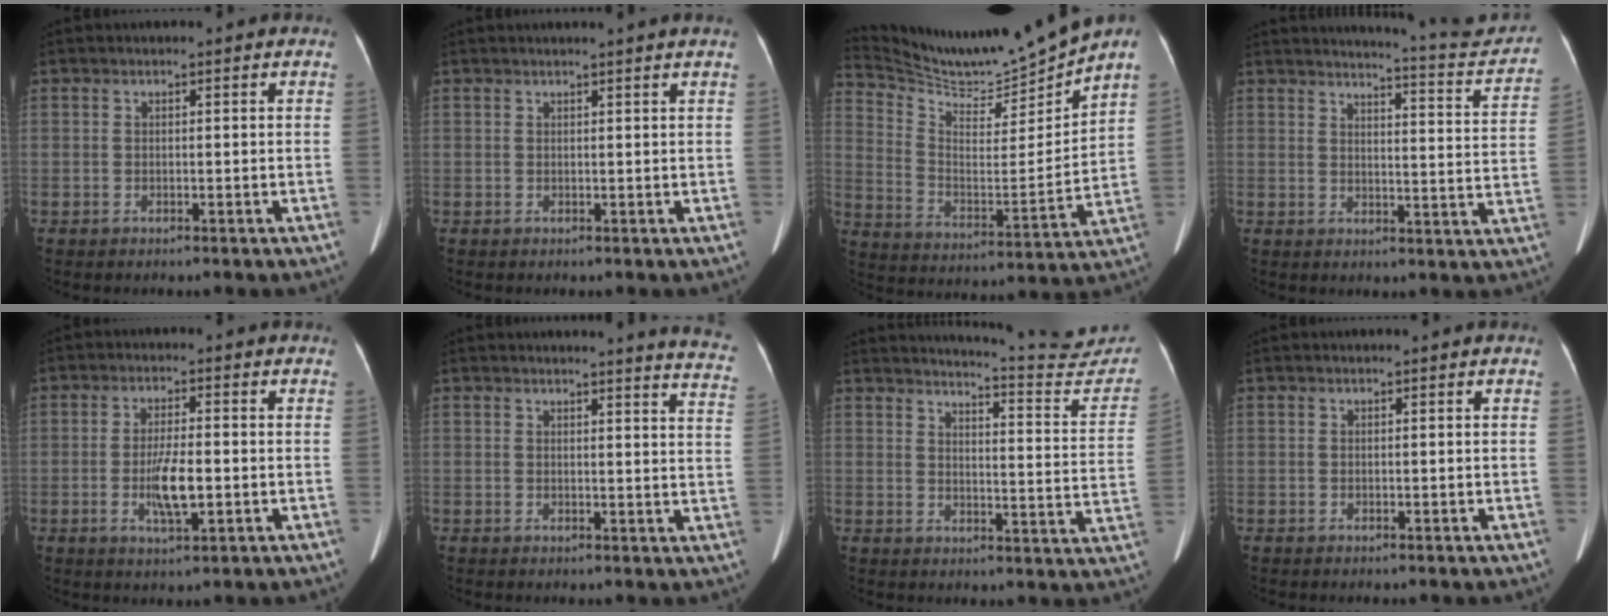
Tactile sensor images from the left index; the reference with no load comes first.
{"total": 2.2, "force": [1.9, -0.7, 0.8], "torque": [-0.019, 0.002, 0.027]}
{"total": 13.0, "force": [12.7, -1.6, 1.9], "torque": [-0.052, -0.035, 0.233]}
{"total": 13.4, "force": [13.1, -0.6, 2.5], "torque": [-0.031, -0.063, 0.149]}
{"total": 5.8, "force": [-1.3, 1.1, 5.6], "torque": [-0.109, -0.007, -0.020]}
{"total": 11.0, "force": [10.6, -0.3, 2.7], "torque": [-0.013, -0.084, 0.083]}
{"total": 16.7, "force": [16.4, -0.2, 3.3], "torque": [-0.044, -0.092, 0.184]}
{"total": 0.0}